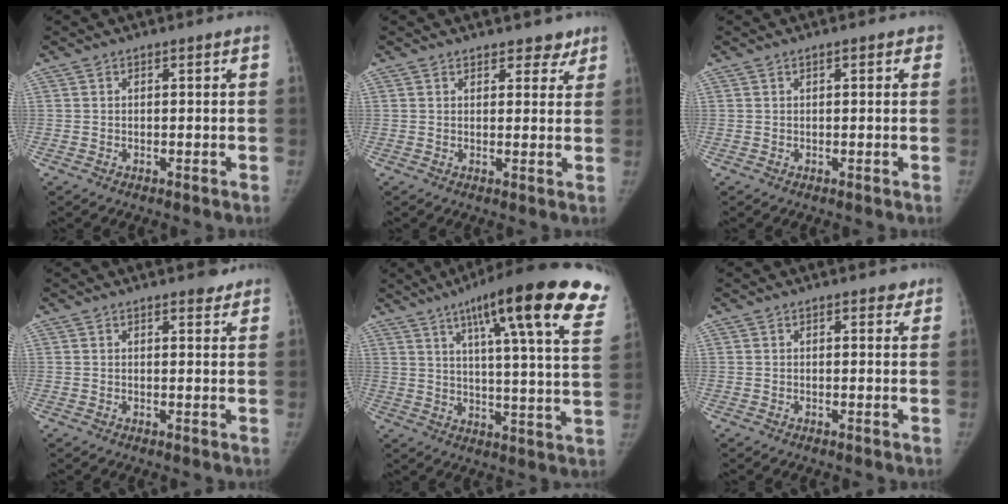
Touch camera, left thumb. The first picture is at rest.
{"total": 3.7, "force": [2.9, 2.2, 0.7], "torque": [0.021, -0.017, 0.032]}
{"total": 1.8, "force": [0.9, 0.9, 1.3], "torque": [-0.010, 0.001, 0.007]}
{"total": 2.1, "force": [1.8, 0.8, 0.6], "torque": [0.003, -0.012, 0.019]}
{"total": 26.6, "force": [15.4, 4.5, 21.2], "torque": [-0.281, -0.033, 0.201]}
{"total": 1.4, "force": [1.0, 0.8, 0.4], "torque": [0.008, -0.005, 0.007]}